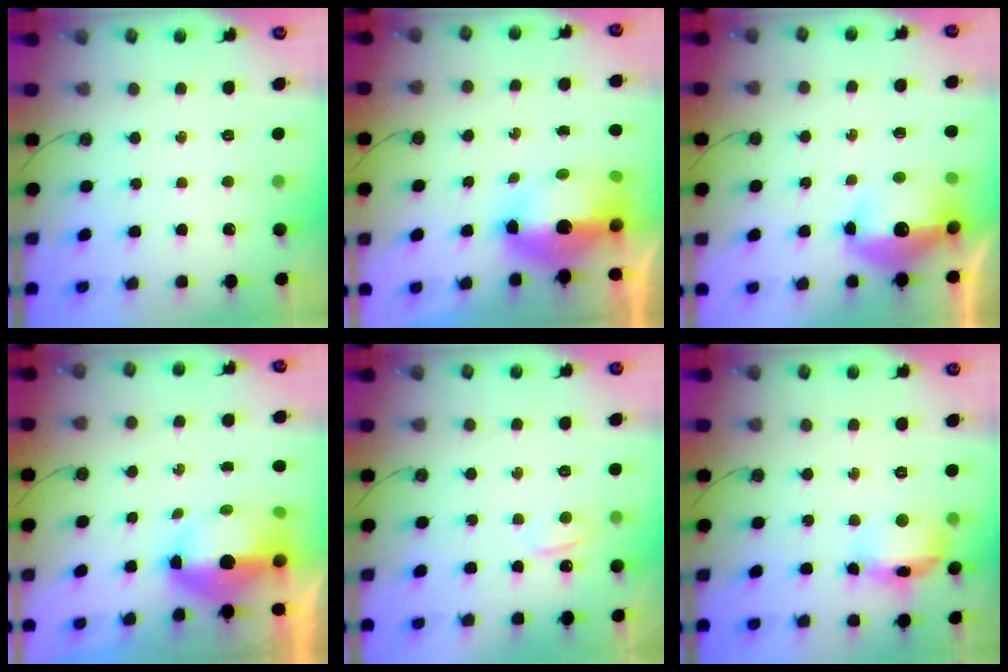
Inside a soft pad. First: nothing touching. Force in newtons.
{"total": 11.0, "press": 10.9, "slide": 1.1}
{"total": 14.1, "press": 14.0, "slide": 1.3}
{"total": 13.4, "press": 10.3, "slide": 8.6}
{"total": 3.7, "press": 3.6, "slide": 0.6}
{"total": 13.9, "press": 13.9, "slide": 1.1}